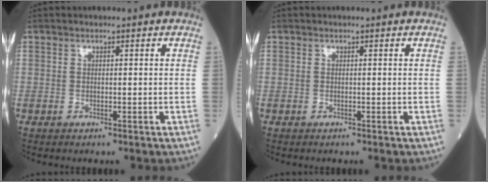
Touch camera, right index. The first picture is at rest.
{"total": 0.0}